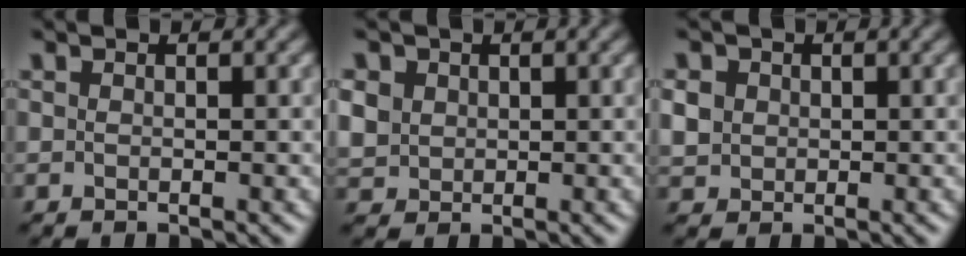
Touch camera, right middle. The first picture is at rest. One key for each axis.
{"total": 3.6, "fx": 1.2, "fy": 3.0, "fz": 1.5, "tx": -0.067, "ty": 0.015, "tz": 0.032}
{"total": 2.1, "fx": 0.4, "fy": 1.9, "fz": 0.7, "tx": -0.021, "ty": 0.003, "tz": 0.010}